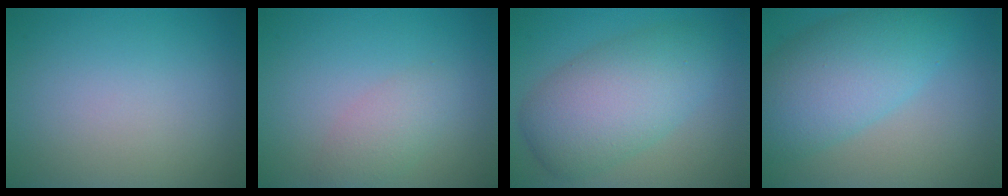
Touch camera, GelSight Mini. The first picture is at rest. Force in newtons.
{"total": 2.3, "press": 2.3, "slide": 0.0}
{"total": 7.4, "press": 7.4, "slide": 0.2}
{"total": 7.6, "press": 7.6, "slide": 0.3}